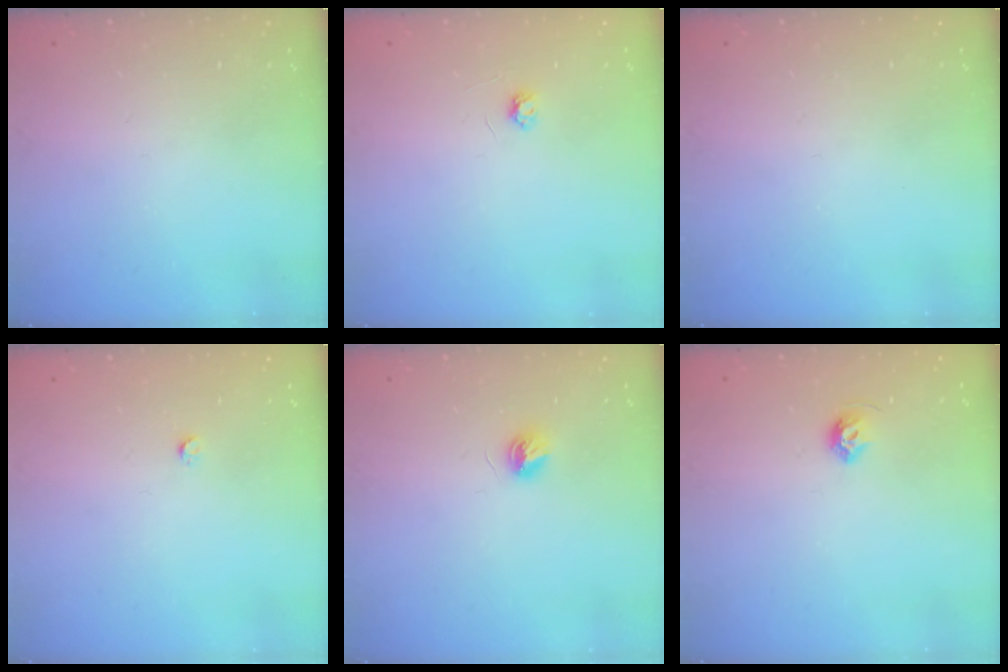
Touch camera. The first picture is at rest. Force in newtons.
{"total": 2.6, "press": 2.6, "slide": 0.3}
{"total": 0.0}
{"total": 2.4, "press": 2.4, "slide": 0.3}
{"total": 4.9, "press": 4.9, "slide": 0.4}
{"total": 5.6, "press": 5.5, "slide": 1.0}